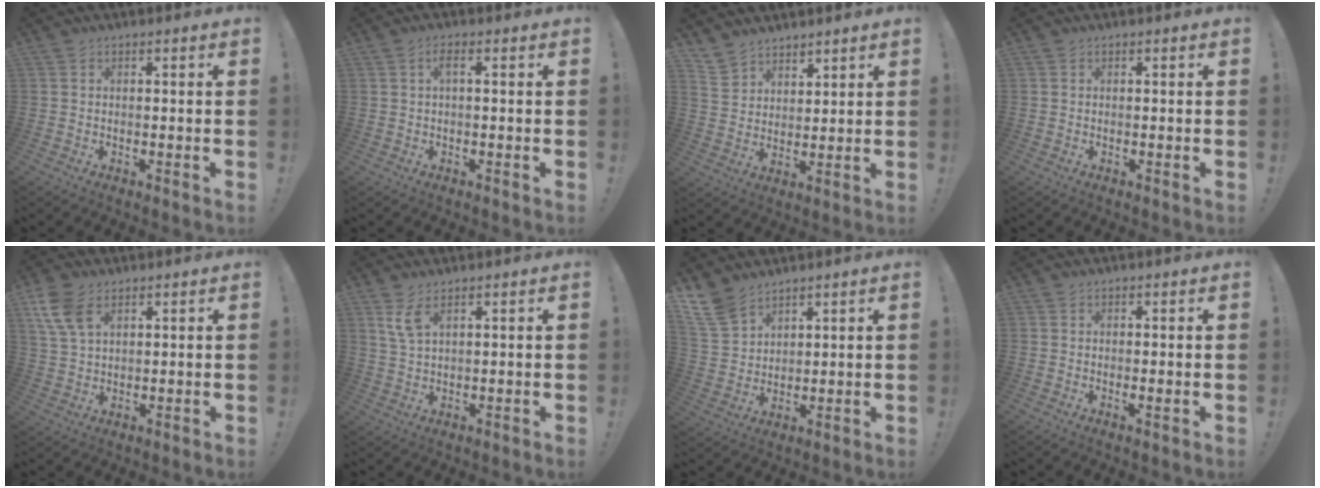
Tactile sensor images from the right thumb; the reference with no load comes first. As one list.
[{"total": 2.2, "force": [0.3, 0.4, 2.1], "torque": [-0.042, 0.004, 0.002]}, {"total": 6.7, "force": [5.8, 3.2, 0.1], "torque": [-0.015, -0.047, 0.115]}, {"total": 0.0}, {"total": 8.5, "force": [4.5, 4.7, 5.5], "torque": [-0.104, -0.012, 0.087]}, {"total": 5.2, "force": [3.0, 1.6, 4.0], "torque": [-0.080, -0.006, 0.055]}, {"total": 9.1, "force": [7.1, 4.6, 3.2], "torque": [-0.073, -0.040, 0.144]}, {"total": 1.0, "force": [0.3, 0.1, 1.0], "torque": [-0.016, -0.002, 0.005]}]